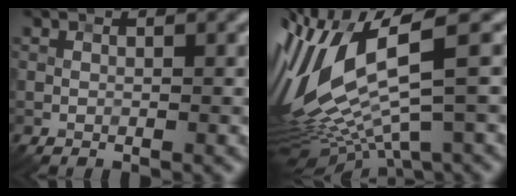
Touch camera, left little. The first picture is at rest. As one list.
[{"total": 12.6, "force": [-0.5, 4.3, 11.9], "torque": [-0.261, -0.008, 0.005]}]